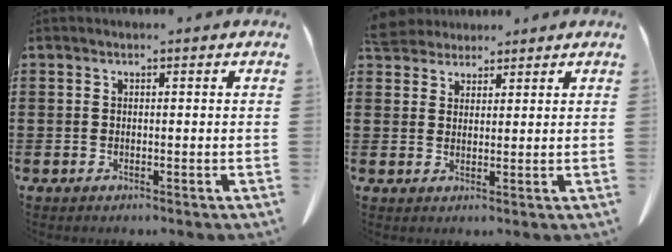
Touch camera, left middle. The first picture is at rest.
{"total": 4.0, "force": [3.7, 1.3, 0.4], "torque": [-0.022, -0.005, 0.073]}